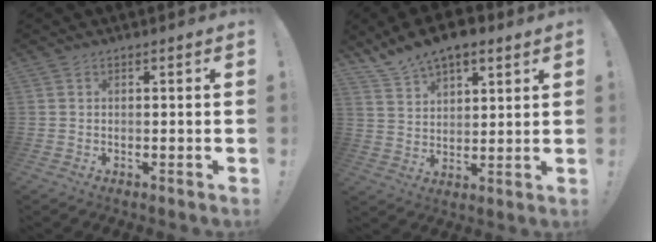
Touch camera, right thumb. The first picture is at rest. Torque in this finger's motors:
{"motor_torque": [1.68, 1.71, 0.32, 0.12, 0.05]}